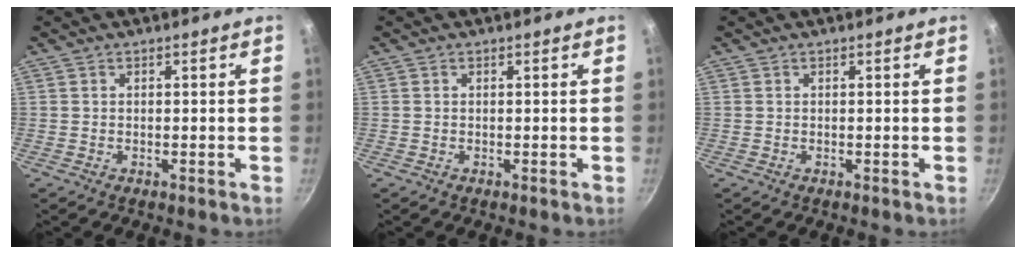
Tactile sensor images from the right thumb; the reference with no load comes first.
{"total": 0.0}
{"total": 0.0}